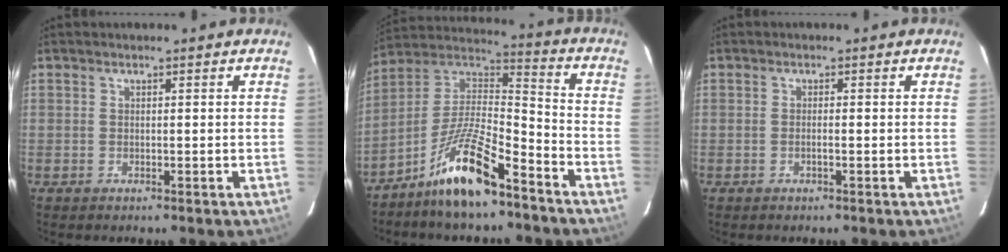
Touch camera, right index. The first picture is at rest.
{"total": 13.6, "force": [-9.4, 2.2, 9.6], "torque": [-0.186, 0.018, -0.168]}
{"total": 0.7, "force": [-0.3, 0.0, 0.6], "torque": [-0.011, 0.002, -0.003]}